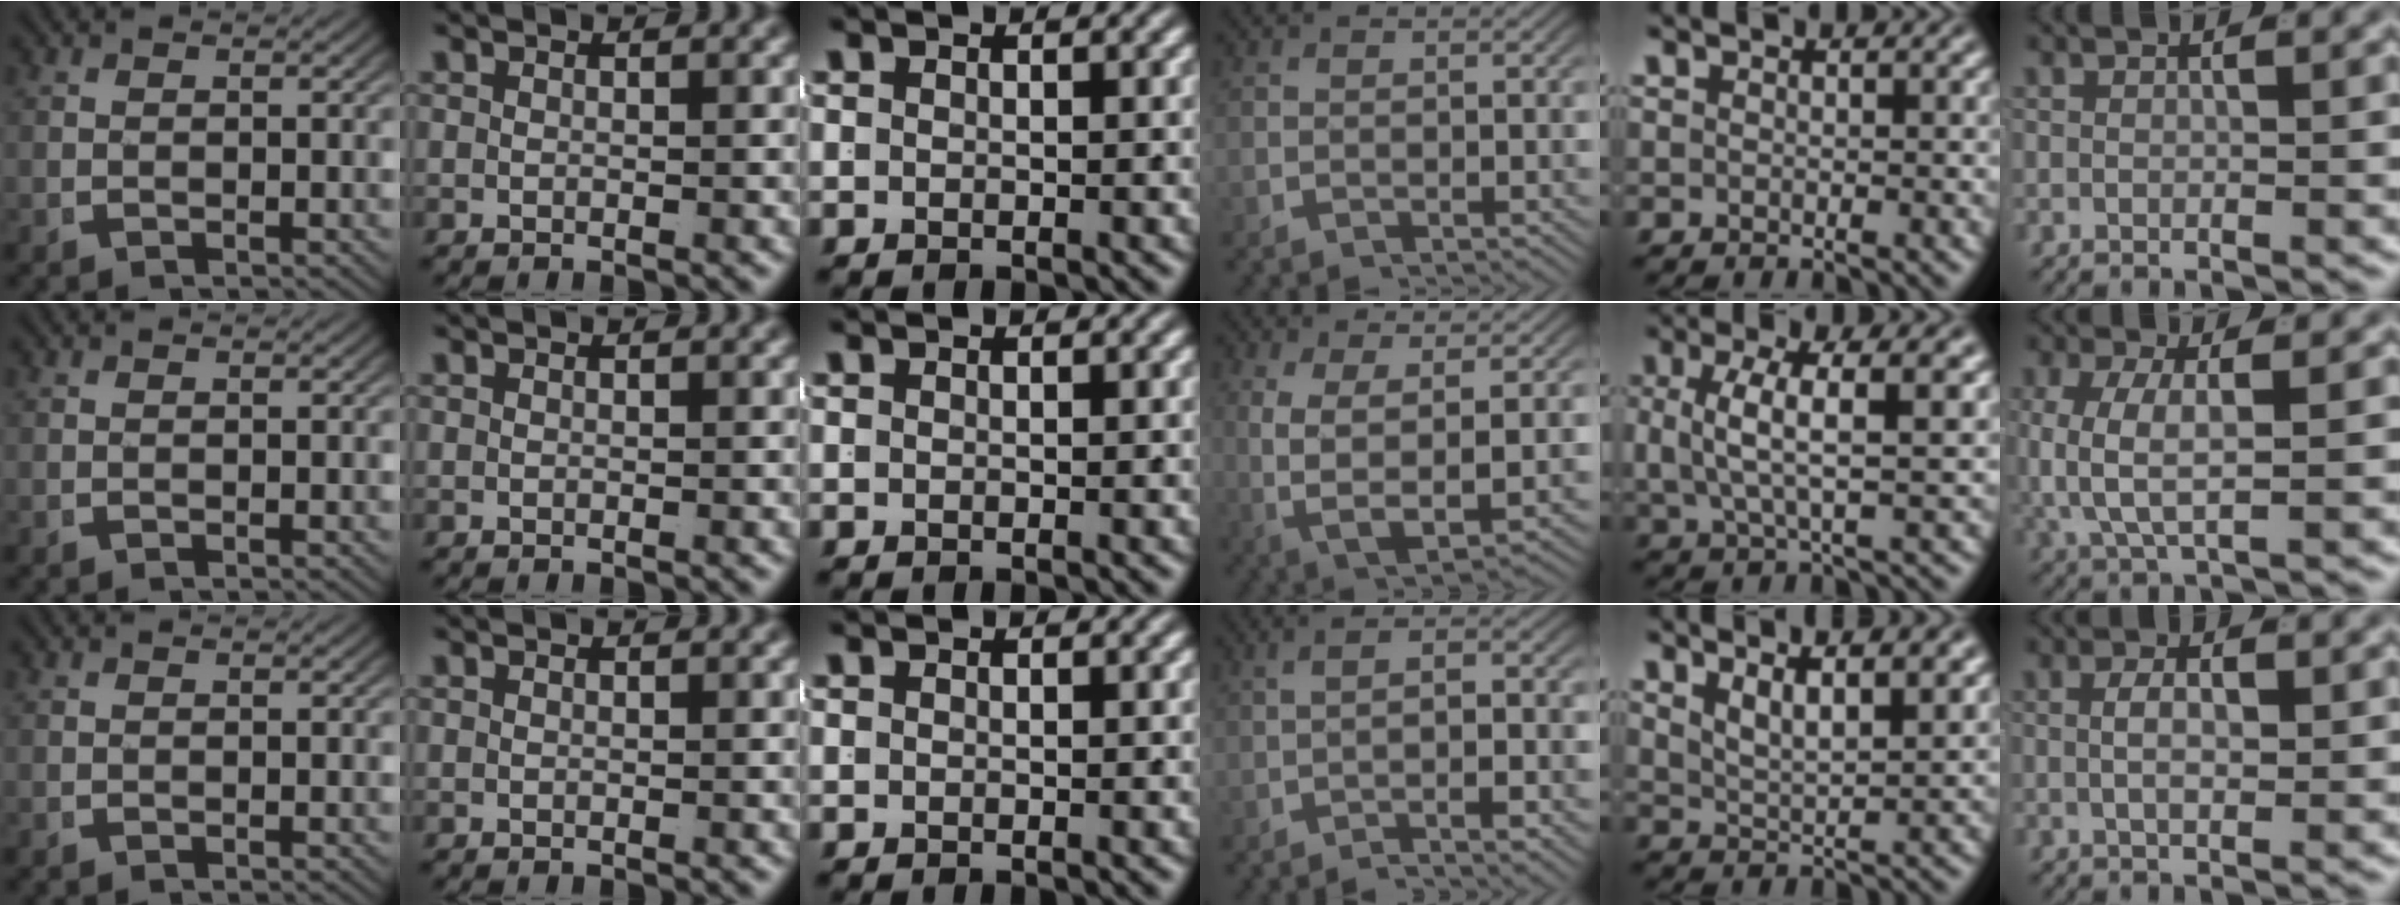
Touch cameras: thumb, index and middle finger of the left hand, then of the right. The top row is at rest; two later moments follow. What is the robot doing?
{"motion": "lift_and_place", "object": "jacket"}